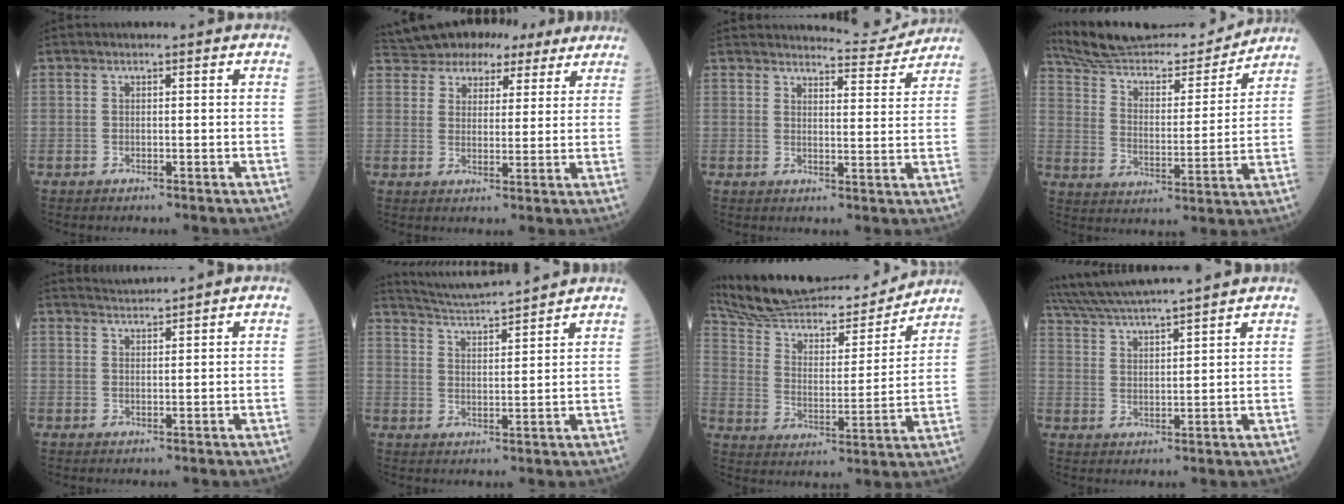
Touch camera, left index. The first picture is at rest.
{"total": 15.4, "force": [12.8, 7.3, 4.7], "torque": [-0.093, 0.050, 0.178]}
{"total": 6.4, "force": [6.4, -0.2, -0.4], "torque": [-0.002, -0.015, 0.081]}
{"total": 20.6, "force": [19.5, 2.8, 6.0], "torque": [-0.103, -0.008, 0.302]}
{"total": 2.4, "force": [2.2, -1.0, -0.2], "torque": [-0.002, 0.002, 0.049]}
{"total": 10.1, "force": [9.7, -0.8, 2.8], "torque": [-0.062, 0.016, 0.160]}
{"total": 22.4, "force": [20.9, 3.5, 7.1], "torque": [-0.127, -0.013, 0.325]}
{"total": 13.6, "force": [12.3, -0.5, 5.8], "torque": [-0.115, 0.027, 0.205]}